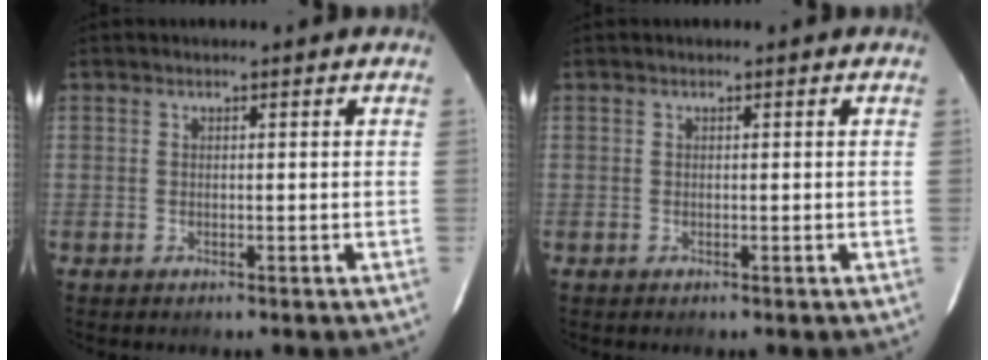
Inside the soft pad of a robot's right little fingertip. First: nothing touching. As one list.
[{"total": 0.0}]